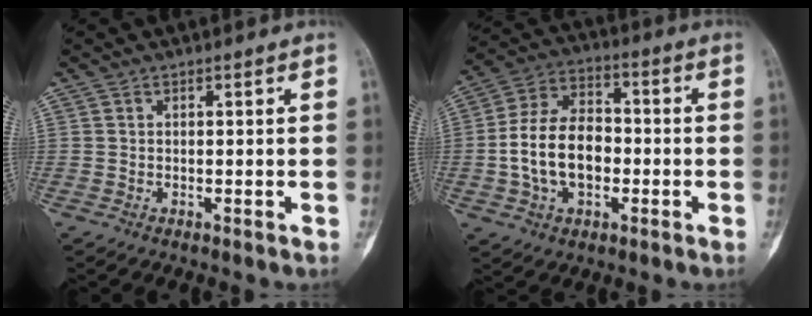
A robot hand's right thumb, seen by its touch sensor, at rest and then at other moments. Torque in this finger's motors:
{"motor_torque": [1.74, 2.18, 0.97, -0.73, 0.53]}